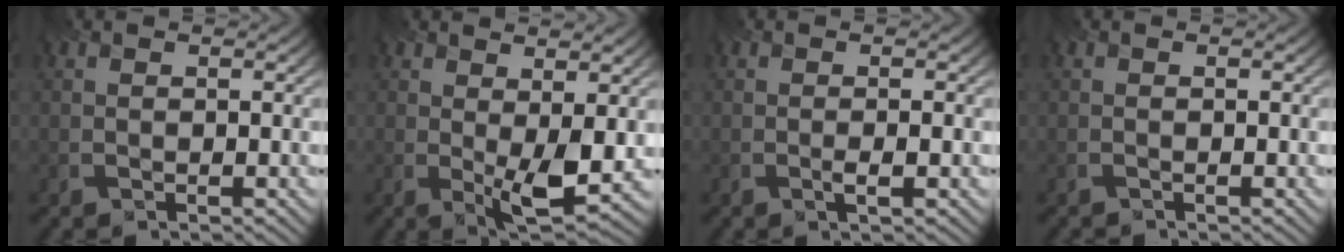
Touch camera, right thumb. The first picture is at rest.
{"total": 5.7, "force": [0.2, 2.0, 5.3], "torque": [-0.098, -0.016, 0.012]}
{"total": 1.3, "force": [-0.3, 0.3, 1.2], "torque": [-0.023, -0.002, -0.004]}
{"total": 0.0}